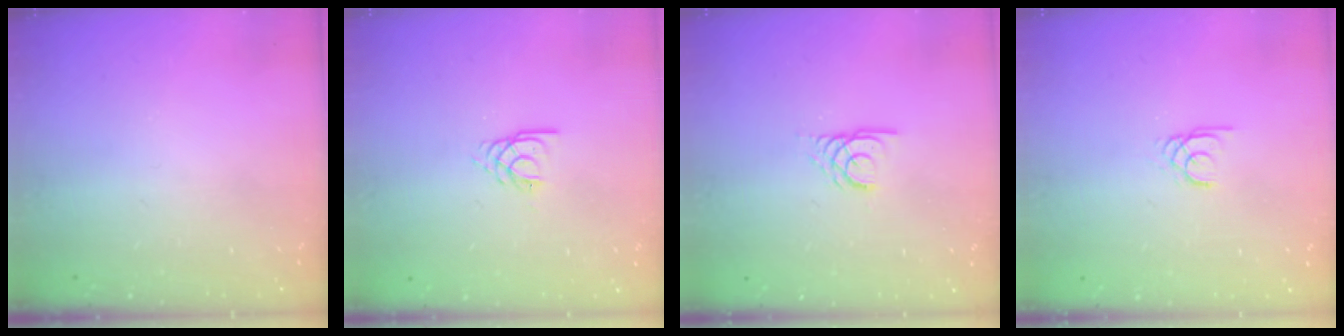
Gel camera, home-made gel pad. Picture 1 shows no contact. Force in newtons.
{"total": 2.1, "press": 2.1, "slide": 0.3}
{"total": 2.3, "press": 2.3, "slide": 0.1}
{"total": 1.5, "press": 1.5, "slide": 0.1}